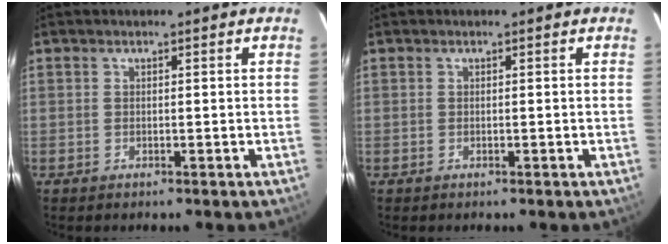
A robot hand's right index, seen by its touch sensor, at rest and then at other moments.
{"total": 0.0}